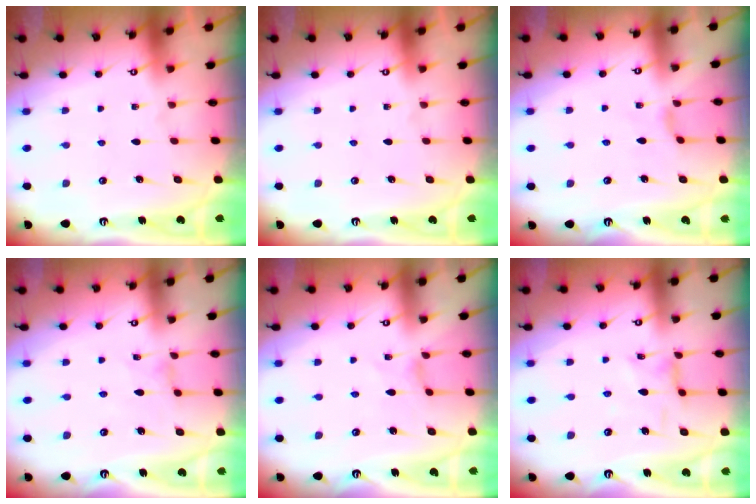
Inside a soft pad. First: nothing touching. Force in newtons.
{"total": 0.0}
{"total": 2.1, "press": 2.1, "slide": 0.4}
{"total": 0.0}
{"total": 0.0}
{"total": 1.3, "press": 1.2, "slide": 0.4}